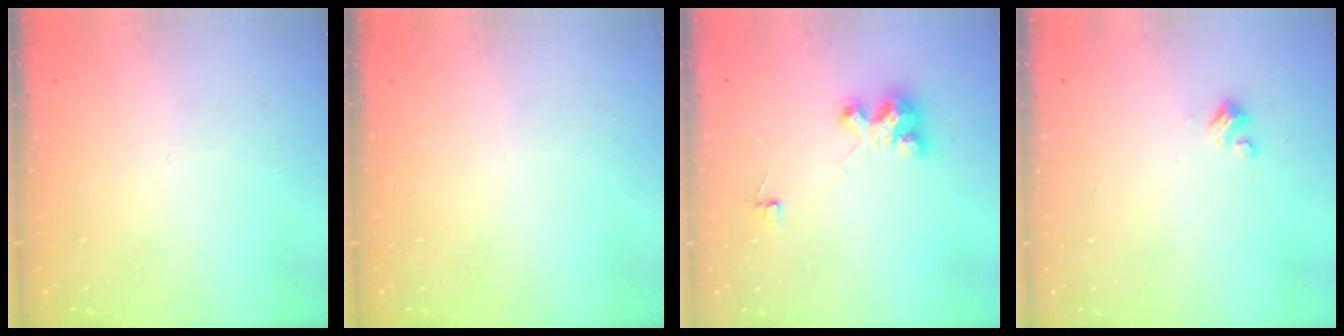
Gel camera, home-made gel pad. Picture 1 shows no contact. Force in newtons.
{"total": 0.0}
{"total": 4.1, "press": 4.1, "slide": 0.2}
{"total": 2.0, "press": 2.0, "slide": 0.2}